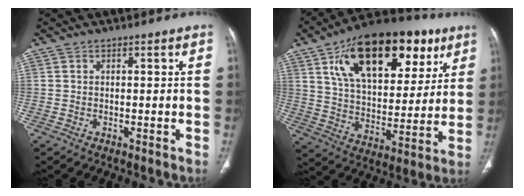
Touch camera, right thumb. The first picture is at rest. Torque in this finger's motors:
{"motor_torque": [-0.75, 4.26, 1.76, 1.01, 0.19]}